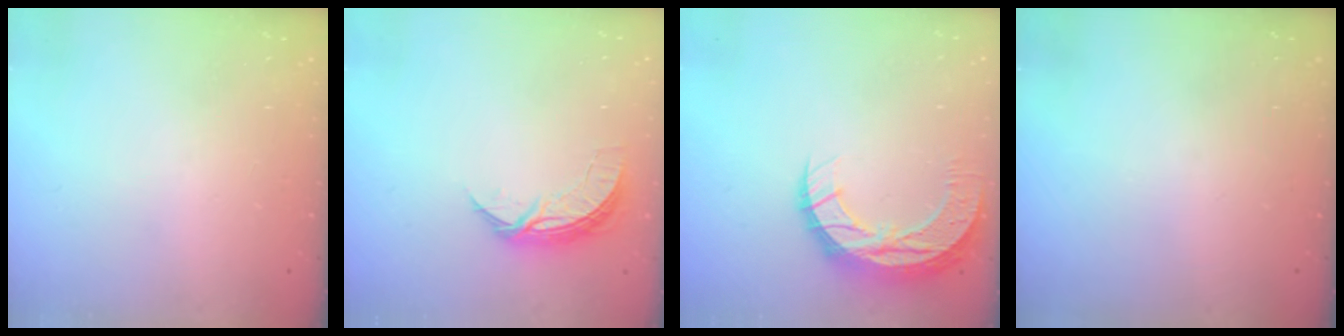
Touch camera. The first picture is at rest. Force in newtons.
{"total": 7.1, "press": 7.0, "slide": 0.7}
{"total": 11.0, "press": 11.0, "slide": 0.8}
{"total": 0.0}